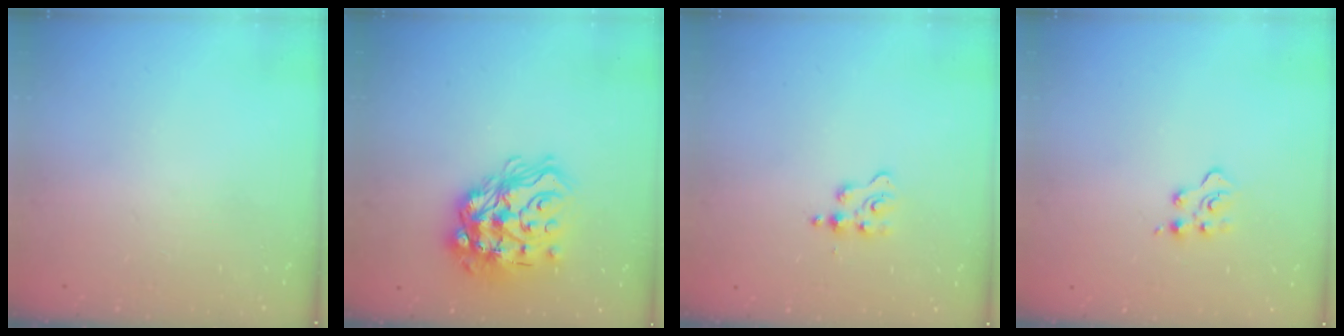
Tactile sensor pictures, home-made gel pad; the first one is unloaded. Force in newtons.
{"total": 19.4, "press": 19.3, "slide": 1.5}
{"total": 2.3, "press": 2.3, "slide": 0.4}
{"total": 4.0, "press": 4.0, "slide": 0.4}